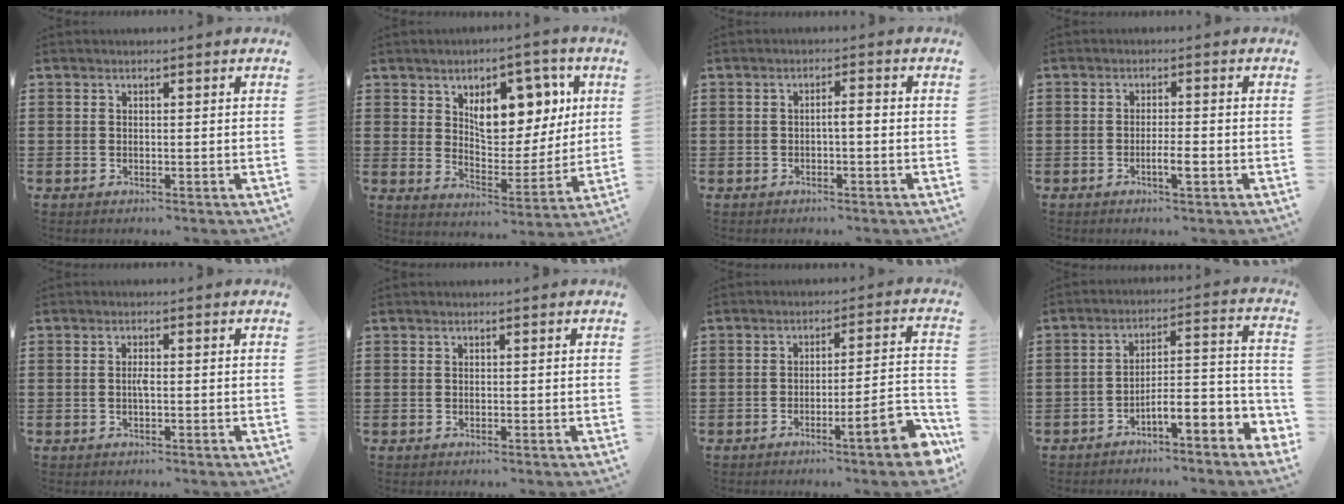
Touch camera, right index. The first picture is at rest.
{"total": 10.2, "force": [4.7, 5.8, 6.9], "torque": [-0.116, -0.011, 0.079]}
{"total": 1.7, "force": [-0.4, 0.2, 1.7], "torque": [-0.032, 0.001, -0.009]}
{"total": 2.9, "force": [-1.3, 0.1, 2.6], "torque": [-0.045, -0.004, -0.022]}
{"total": 1.5, "force": [-0.3, 0.3, 1.4], "torque": [-0.029, -0.001, -0.005]}
{"total": 0.0}
{"total": 8.5, "force": [-4.7, 0.7, 7.0], "torque": [-0.103, -0.007, -0.085]}
{"total": 5.2, "force": [-3.9, 0.6, 3.3], "torque": [-0.060, -0.021, -0.081]}